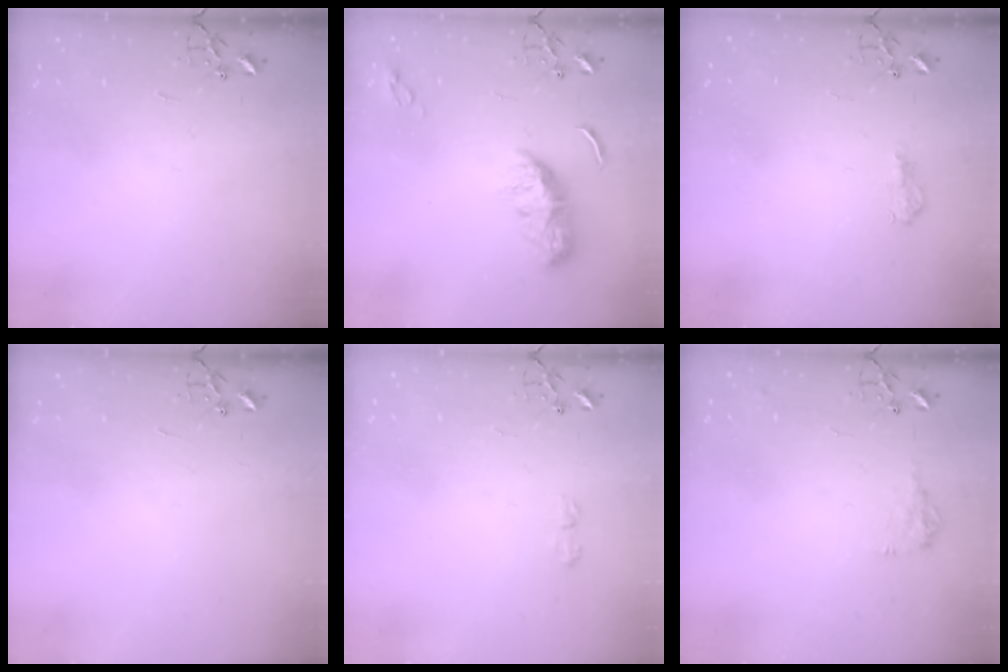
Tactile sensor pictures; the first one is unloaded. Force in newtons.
{"total": 9.1, "press": 9.1, "slide": 0.2}
{"total": 7.9, "press": 7.8, "slide": 0.8}
{"total": 0.0}
{"total": 6.4, "press": 6.4, "slide": 0.9}
{"total": 8.1, "press": 8.1, "slide": 0.3}